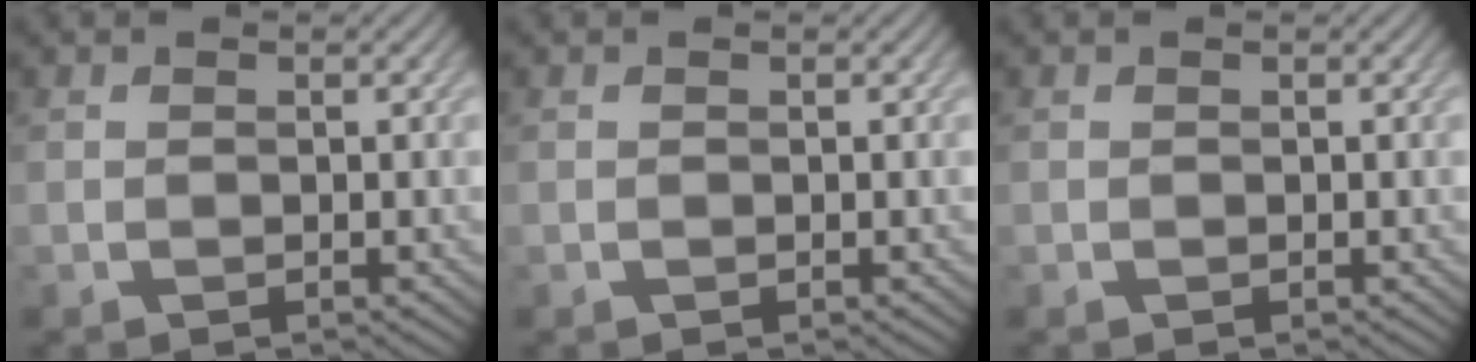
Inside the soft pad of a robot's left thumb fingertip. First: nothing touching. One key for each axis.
{"total": 0.0}
{"total": 0.0}